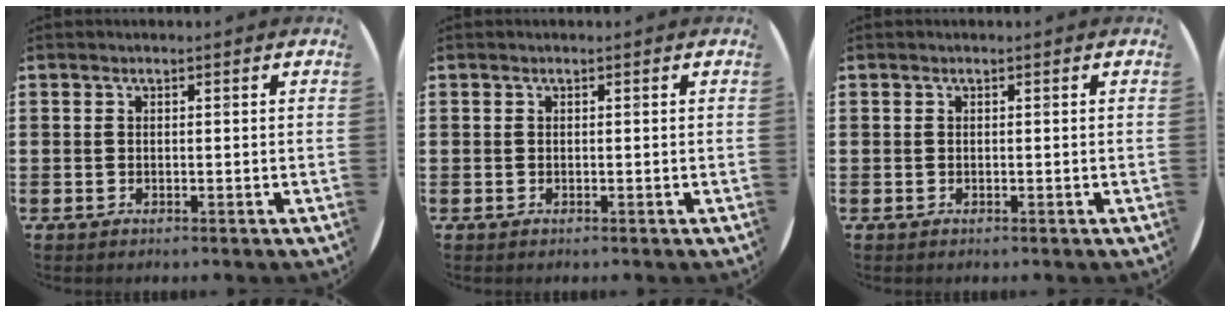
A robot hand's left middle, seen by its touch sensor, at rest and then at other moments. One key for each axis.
{"total": 0.0}
{"total": 0.0}